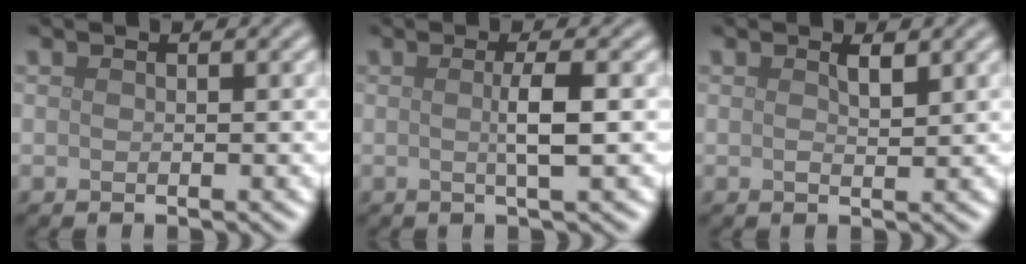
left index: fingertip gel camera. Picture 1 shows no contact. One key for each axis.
{"total": 2.7, "fx": 0.1, "fy": 0.4, "fz": 2.7, "tx": -0.048, "ty": 0.000, "tz": -0.003}
{"total": 1.2, "fx": 0.6, "fy": 0.3, "fz": 1.0, "tx": -0.020, "ty": -0.003, "tz": 0.010}